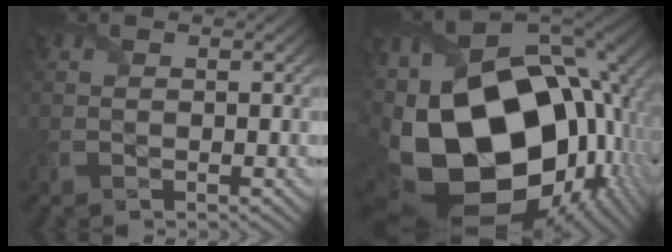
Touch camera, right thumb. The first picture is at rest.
{"total": 23.2, "force": [-4.1, 14.8, 17.5], "torque": [-0.377, -0.071, -0.024]}